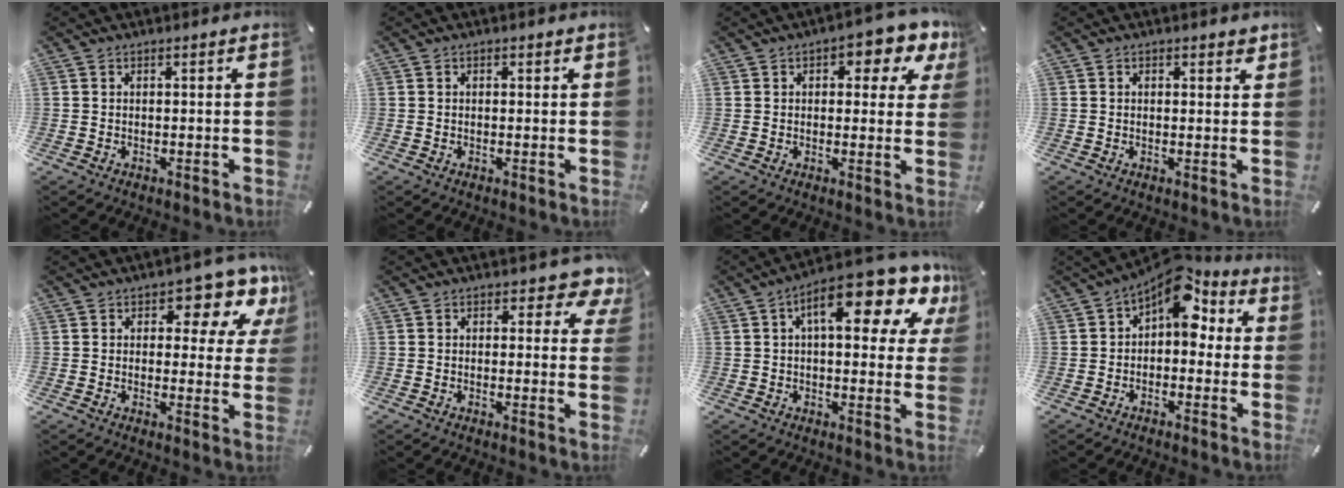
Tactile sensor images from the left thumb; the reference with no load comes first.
{"total": 0.7, "force": [0.1, 0.6, 0.3], "torque": [0.002, 0.001, 0.000]}
{"total": 6.9, "force": [2.9, 3.8, 4.9], "torque": [-0.056, -0.014, 0.040]}
{"total": 1.3, "force": [0.6, 0.9, 0.7], "torque": [0.002, -0.003, 0.007]}
{"total": 10.0, "force": [5.8, 5.2, 6.2], "torque": [-0.066, -0.038, 0.093]}
{"total": 5.3, "force": [3.2, 2.8, 3.2], "torque": [-0.025, -0.018, 0.046]}
{"total": 17.7, "force": [8.3, 6.4, 14.3], "torque": [-0.208, -0.041, 0.129]}
{"total": 11.2, "force": [5.1, 6.6, 7.4], "torque": [-0.113, -0.032, 0.092]}